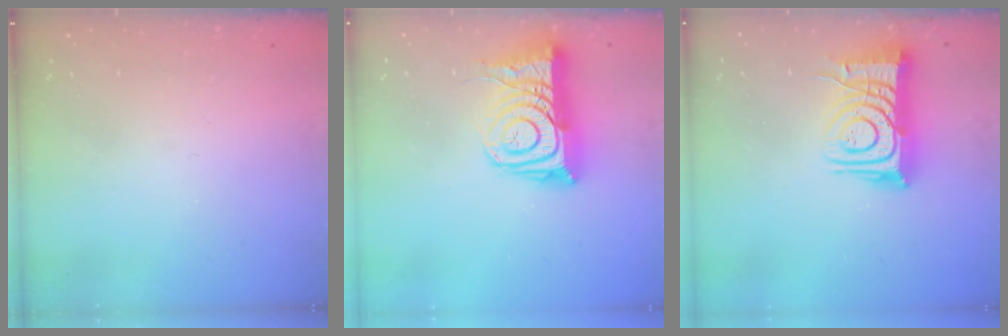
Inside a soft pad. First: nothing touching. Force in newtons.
{"total": 16.4, "press": 16.3, "slide": 1.5}
{"total": 14.3, "press": 14.2, "slide": 1.6}